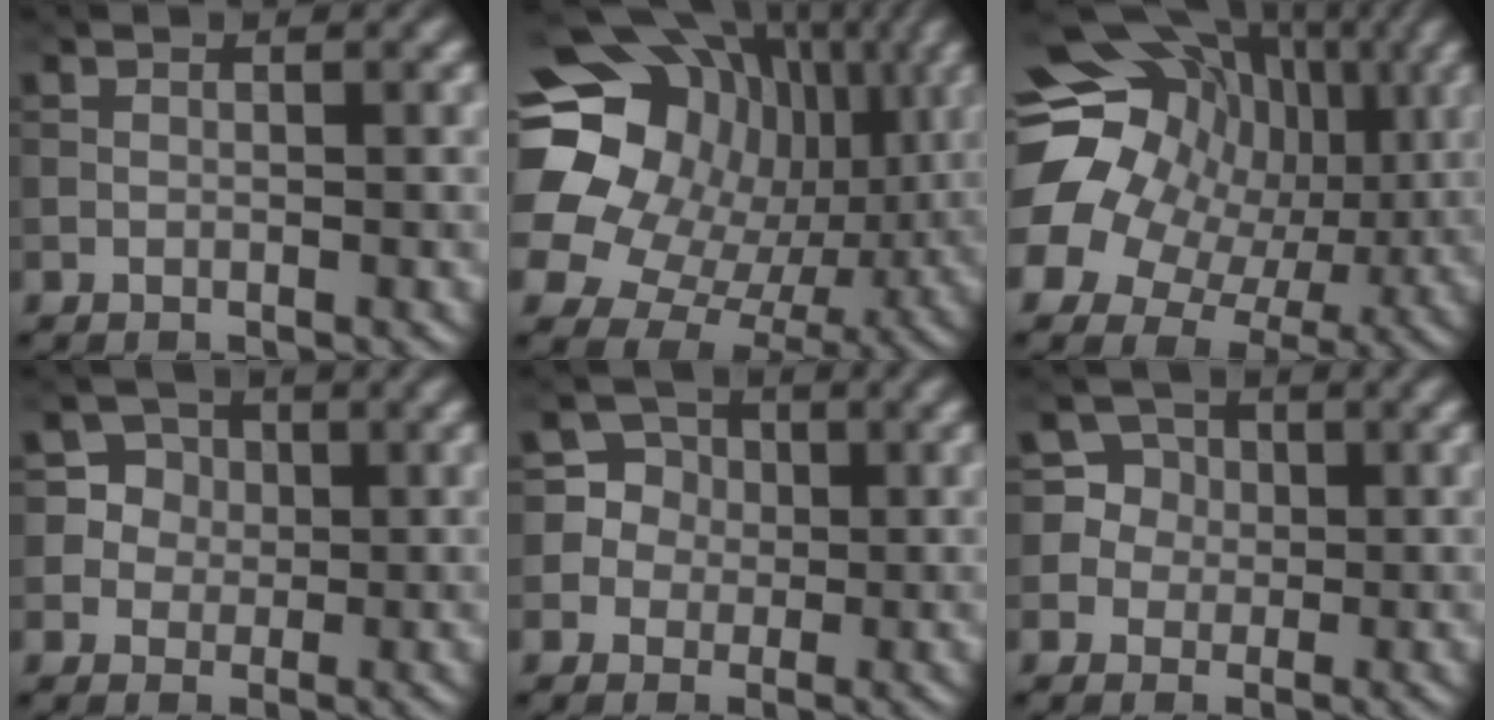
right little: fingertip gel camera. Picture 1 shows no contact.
{"total": 19.7, "force": [4.7, 16.3, 9.9], "torque": [-0.224, 0.038, 0.083]}
{"total": 18.8, "force": [2.4, 16.5, 8.9], "torque": [-0.202, 0.036, 0.021]}
{"total": 3.6, "force": [0.9, 3.4, 0.7], "torque": [-0.005, 0.003, 0.023]}
{"total": 4.2, "force": [0.2, 4.2, 0.5], "torque": [-0.003, 0.019, 0.007]}
{"total": 4.1, "force": [0.6, 4.0, 0.5], "torque": [-0.006, 0.017, 0.015]}